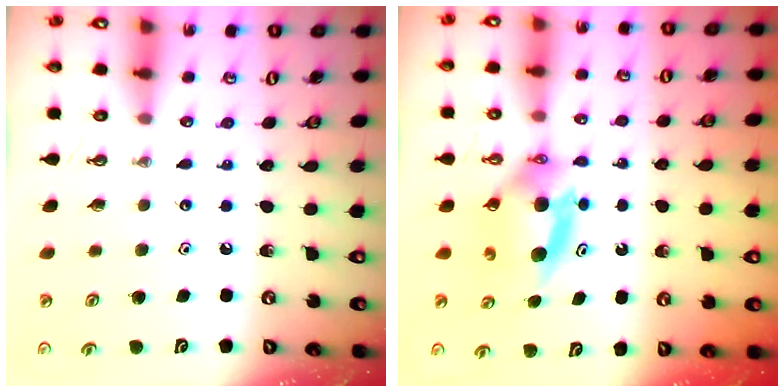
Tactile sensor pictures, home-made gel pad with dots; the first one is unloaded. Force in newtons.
{"total": 7.5, "press": 5.9, "slide": 4.6}